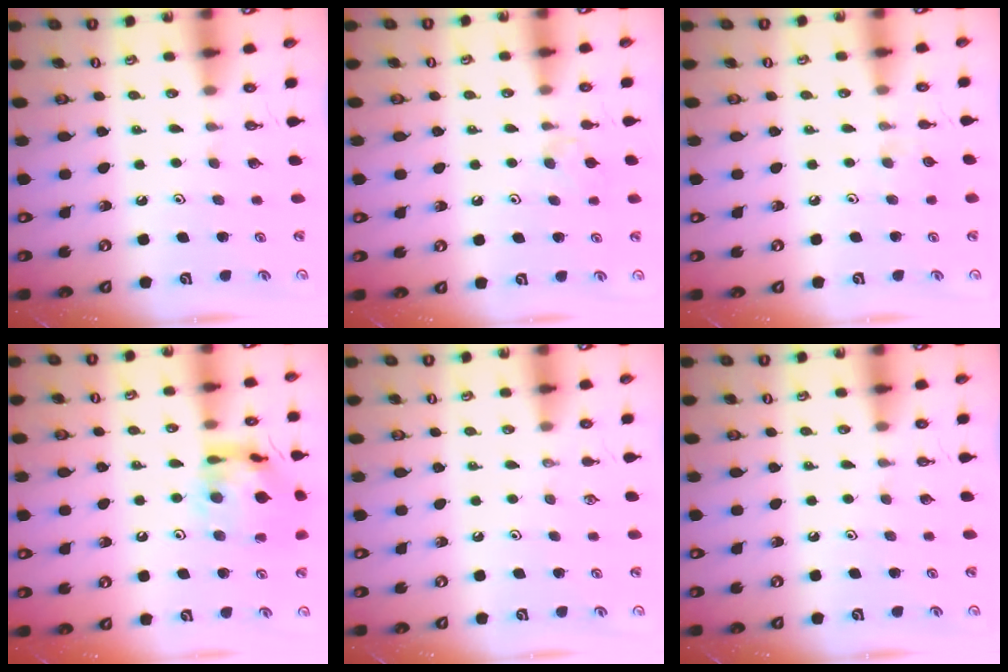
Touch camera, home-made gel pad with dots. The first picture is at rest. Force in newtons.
{"total": 4.1, "press": 4.0, "slide": 0.9}
{"total": 3.9, "press": 3.9, "slide": 0.6}
{"total": 15.5, "press": 15.4, "slide": 1.6}
{"total": 0.0}
{"total": 0.0}